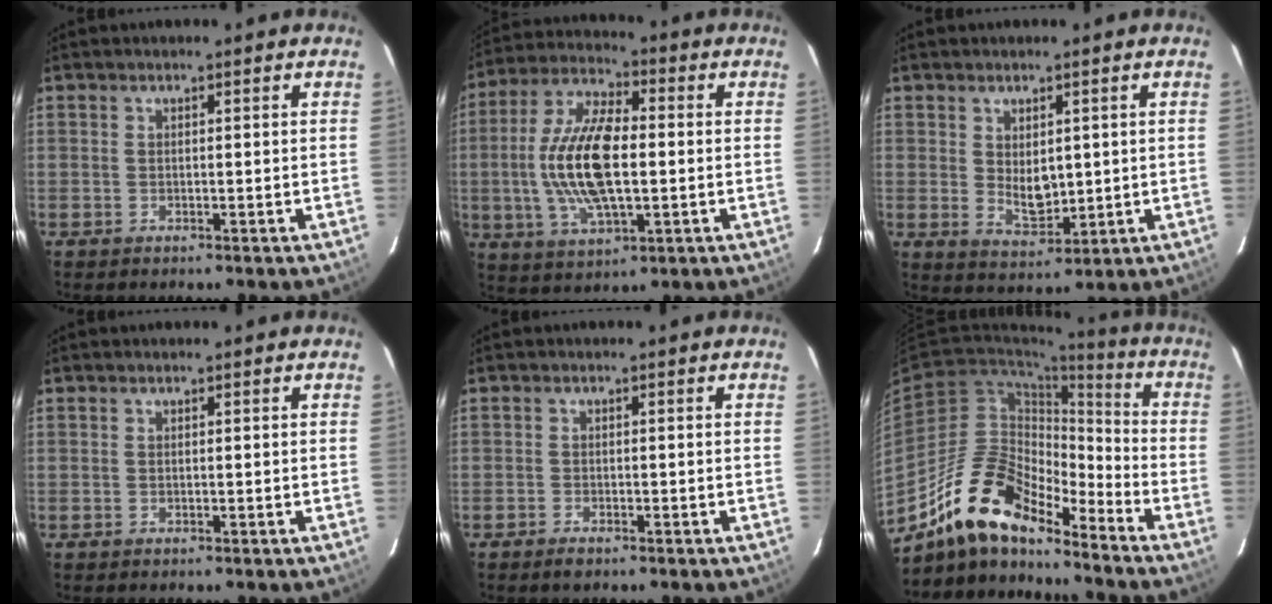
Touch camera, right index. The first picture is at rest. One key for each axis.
{"total": 16.2, "fx": -0.9, "fy": 6.4, "fz": 14.9, "tx": -0.302, "ty": 0.006, "tz": -0.015}
{"total": 5.3, "fx": 0.9, "fy": 3.2, "fz": 4.1, "tx": -0.064, "ty": -0.006, "tz": 0.026}
{"total": 0.0}
{"total": 1.3, "fx": -1.1, "fy": 0.4, "fz": 0.5, "tx": -0.014, "ty": -0.001, "tz": -0.023}
{"total": 17.2, "fx": -13.6, "fy": 5.6, "fz": 9.0, "tx": -0.163, "ty": 0.002, "tz": -0.257}